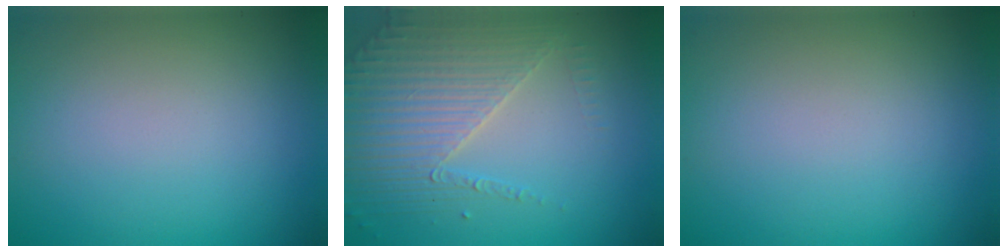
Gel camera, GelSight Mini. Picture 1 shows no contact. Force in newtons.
{"total": 3.9, "press": 3.7, "slide": 1.3}
{"total": 0.0}